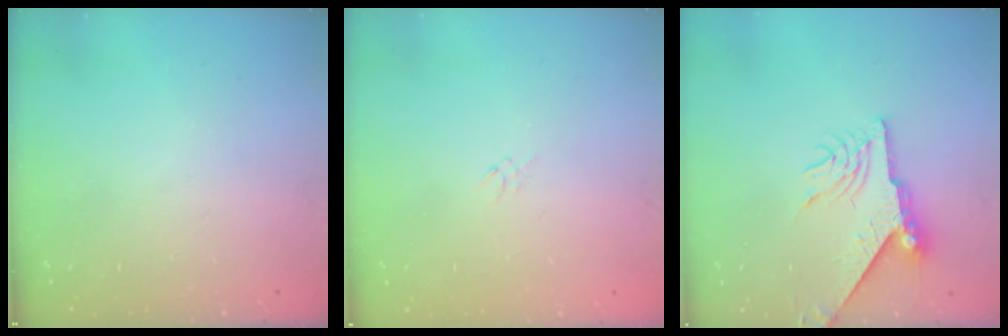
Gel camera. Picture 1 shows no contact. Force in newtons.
{"total": 0.9, "press": 0.8, "slide": 0.4}
{"total": 9.2, "press": 9.1, "slide": 0.9}